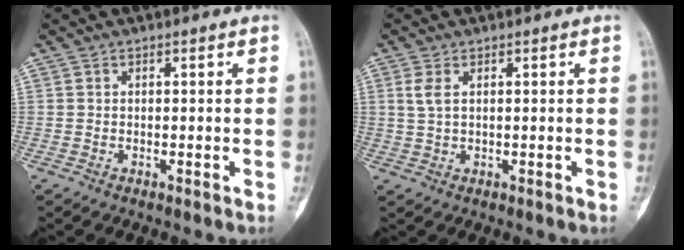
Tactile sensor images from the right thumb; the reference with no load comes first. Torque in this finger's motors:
{"motor_torque": [-0.38, -0.14, 0.31, -0.06, 0.00]}